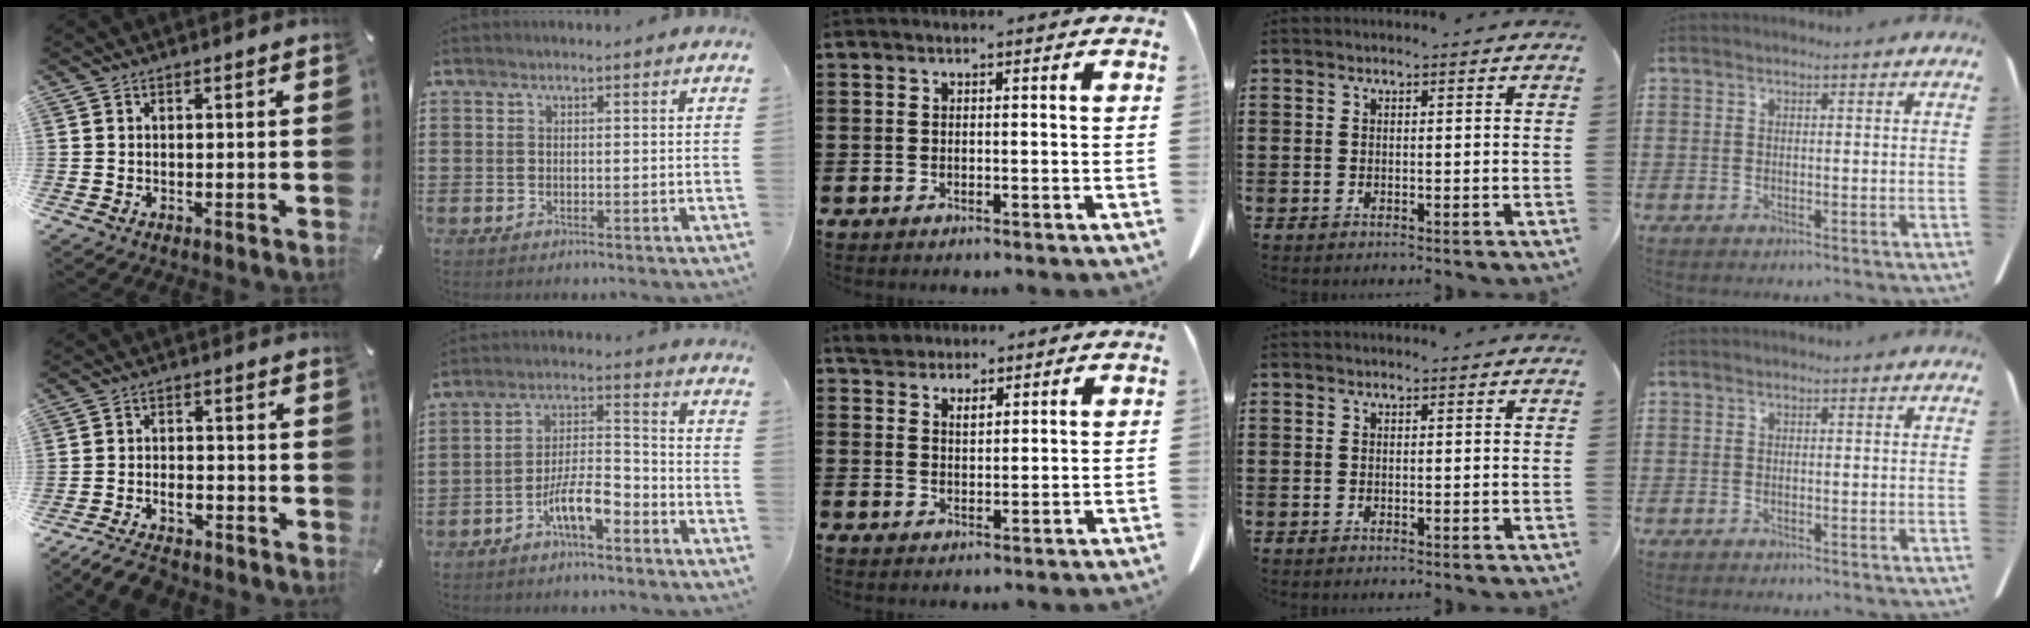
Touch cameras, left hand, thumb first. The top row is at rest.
{"thumb": {"total": 6.4, "force": [-5.2, 2.8, 2.4], "torque": [-0.043, 0.025, -0.099]}, "index": {"total": 7.8, "force": [-4.8, 2.4, 5.7], "torque": [-0.120, 0.007, -0.093]}, "middle": {"total": 3.1, "force": [2.6, 1.4, 0.7], "torque": [-0.022, 0.007, 0.050]}}